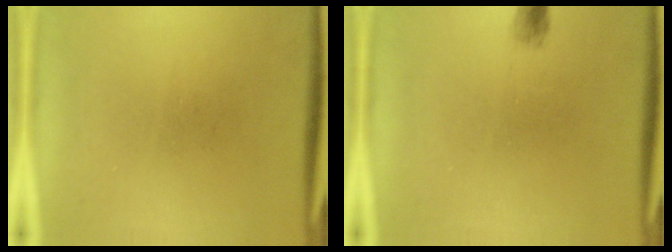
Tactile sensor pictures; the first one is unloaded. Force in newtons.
{"total": 1.4}